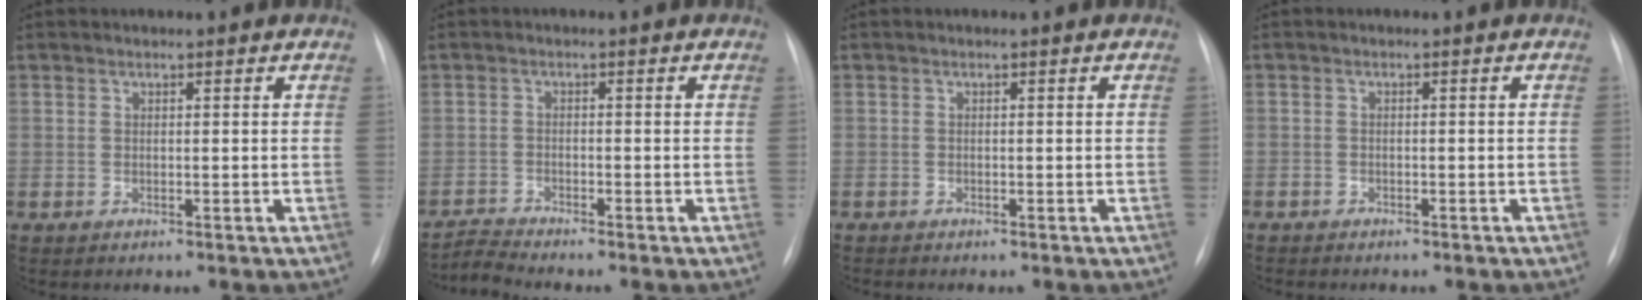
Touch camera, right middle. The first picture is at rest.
{"total": 2.8, "force": [-2.5, -1.1, -0.5], "torque": [0.003, -0.020, -0.051]}
{"total": 0.8, "force": [-0.7, 0.3, 0.2], "torque": [-0.006, 0.001, -0.013]}
{"total": 2.6, "force": [-2.1, 1.2, 0.8], "torque": [-0.015, 0.002, -0.025]}